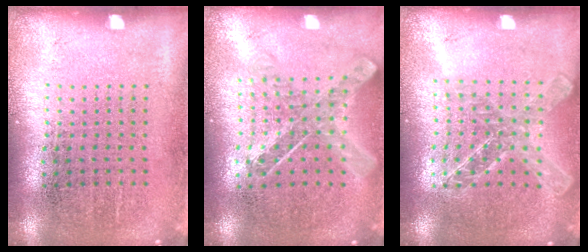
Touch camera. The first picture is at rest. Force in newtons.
{"total": 0.9, "press": 0.9, "slide": 0.2}
{"total": 1.6, "press": 1.4, "slide": 0.7}